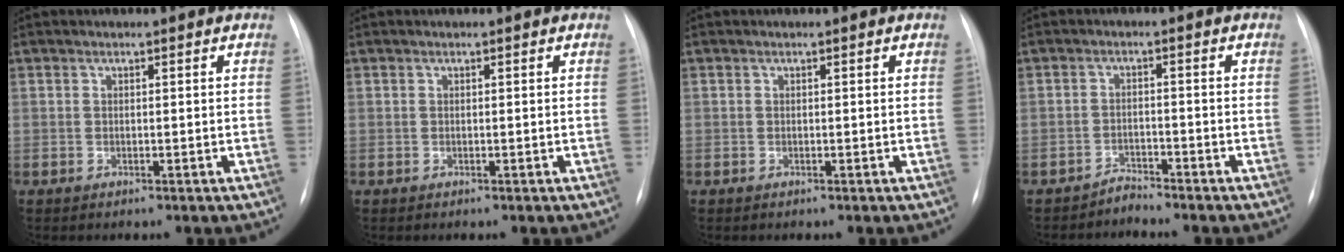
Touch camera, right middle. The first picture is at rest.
{"total": 0.0}
{"total": 0.0}
{"total": 1.9, "force": [-1.8, -0.2, -0.6], "torque": [0.017, -0.009, -0.032]}